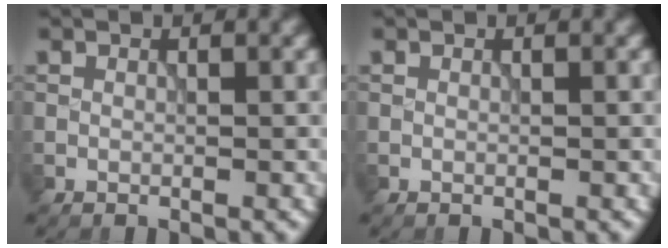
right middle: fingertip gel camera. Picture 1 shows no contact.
{"total": 0.0}